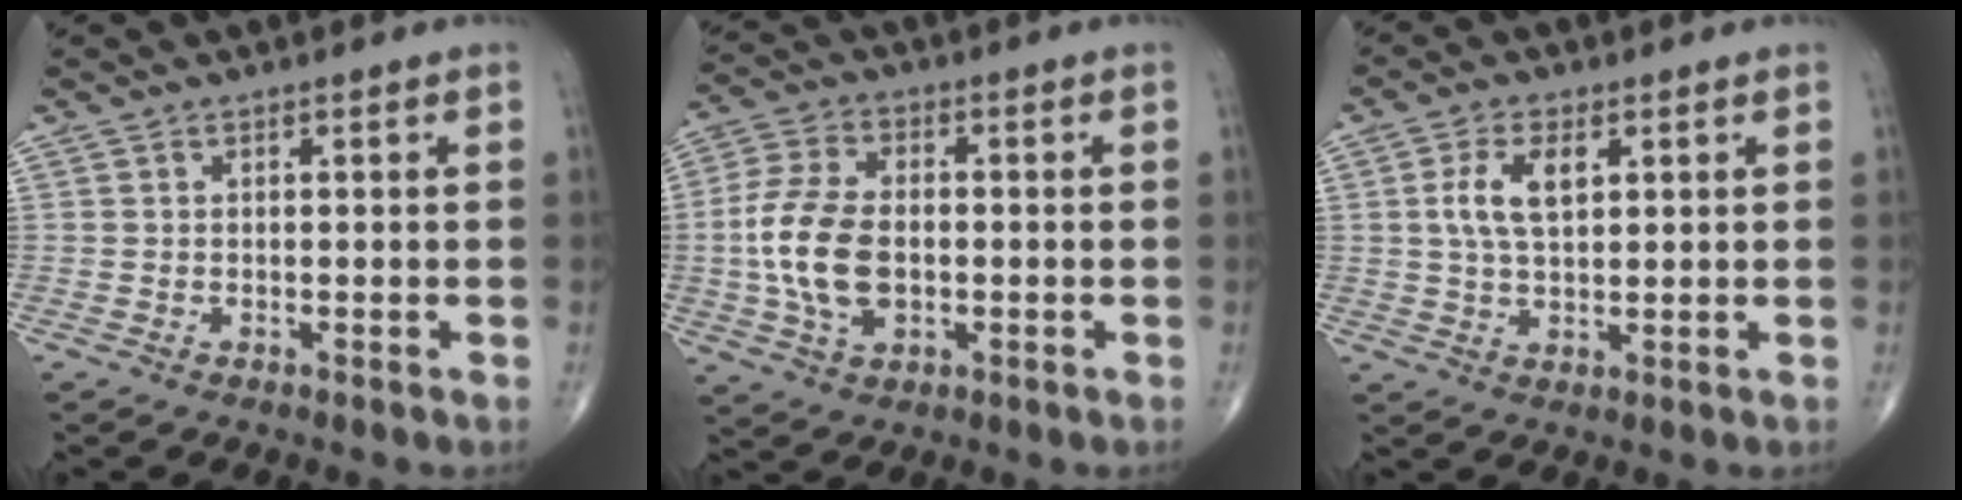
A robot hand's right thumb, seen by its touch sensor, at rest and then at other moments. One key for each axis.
{"total": 12.7, "fx": -1.1, "fy": 7.6, "fz": 10.1, "tx": -0.206, "ty": 0.011, "tz": -0.021}
{"total": 6.8, "fx": 1.8, "fy": 3.5, "fz": 5.5, "tx": -0.108, "ty": 0.000, "tz": 0.036}